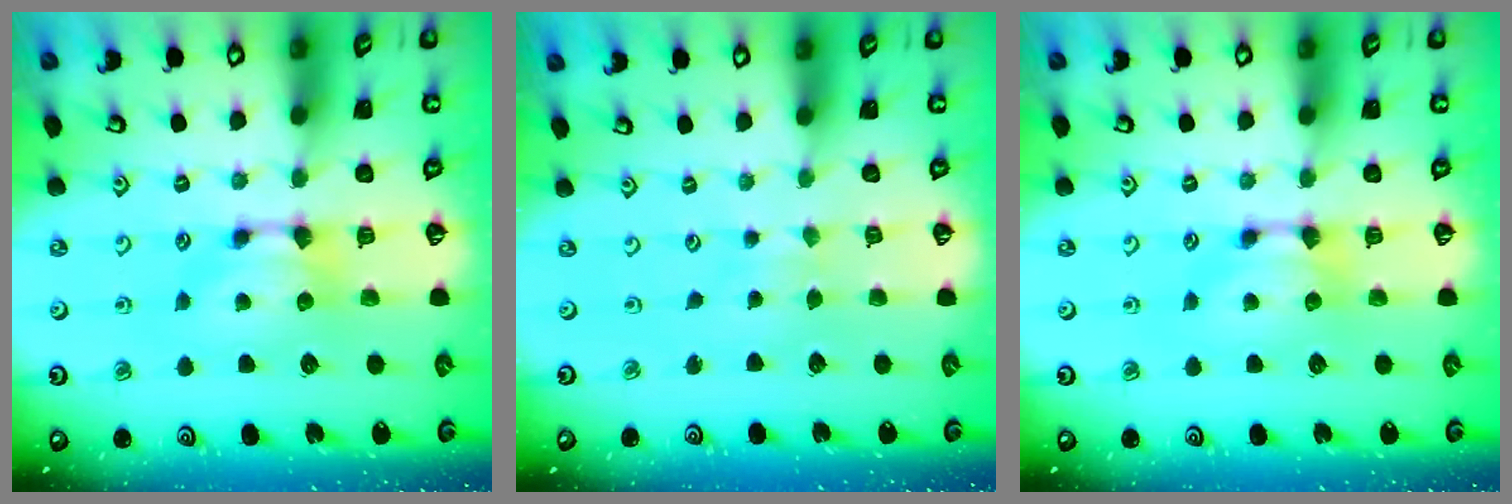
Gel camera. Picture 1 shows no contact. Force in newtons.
{"total": 2.9, "press": 2.9, "slide": 0.0}
{"total": 0.0}